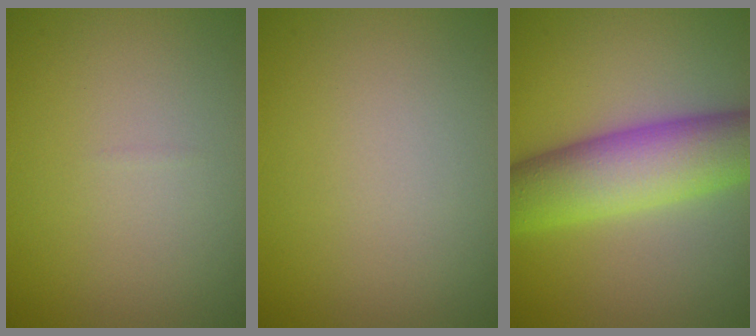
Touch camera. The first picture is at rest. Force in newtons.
{"total": 0.0}
{"total": 8.8, "press": 8.8, "slide": 0.1}